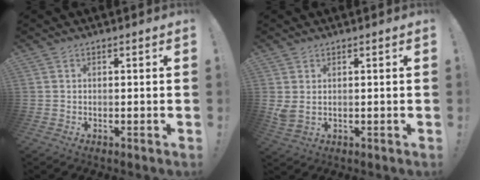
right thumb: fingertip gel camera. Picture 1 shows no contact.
{"total": 3.0, "force": [1.2, 1.5, 2.3], "torque": [-0.030, -0.009, 0.023]}